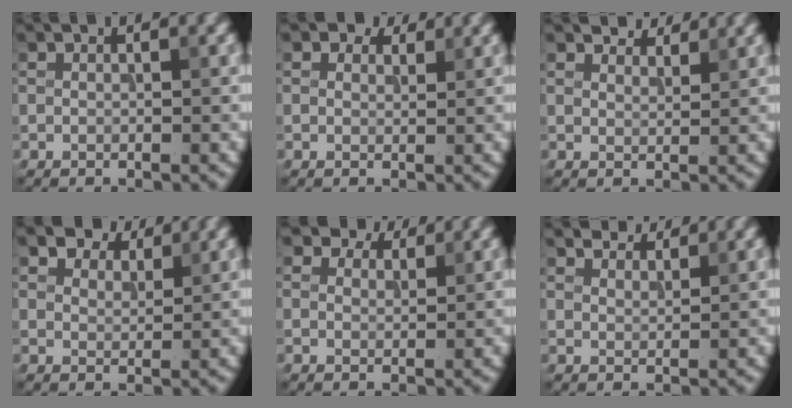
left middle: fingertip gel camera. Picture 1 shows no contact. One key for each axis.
{"total": 2.6, "fx": 2.0, "fy": 1.3, "fz": 1.0, "tx": -0.018, "ty": -0.004, "tz": 0.023}
{"total": 3.6, "fx": 3.4, "fy": 0.7, "fz": 0.7, "tx": -0.018, "ty": 0.002, "tz": 0.043}
{"total": 5.7, "fx": 4.6, "fy": 2.7, "fz": 2.1, "tx": -0.053, "ty": 0.000, "tz": 0.074}
{"total": 4.1, "fx": 3.5, "fy": 1.8, "fz": 1.3, "tx": -0.030, "ty": -0.009, "tz": 0.060}
{"total": 3.4, "fx": 3.2, "fy": 0.6, "fz": 0.7, "tx": -0.017, "ty": 0.002, "tz": 0.050}